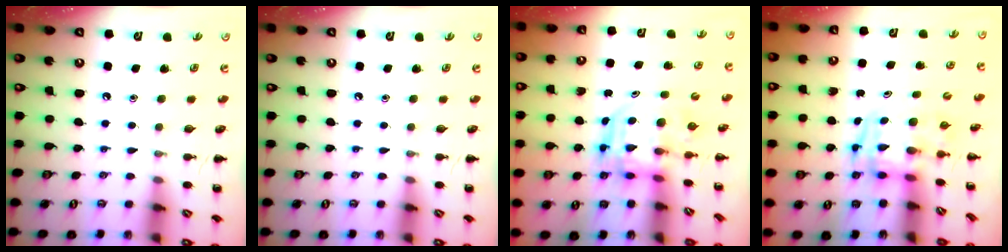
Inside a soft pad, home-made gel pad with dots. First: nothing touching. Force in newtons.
{"total": 0.0}
{"total": 3.6, "press": 3.5, "slide": 0.8}
{"total": 3.2, "press": 3.1, "slide": 0.6}